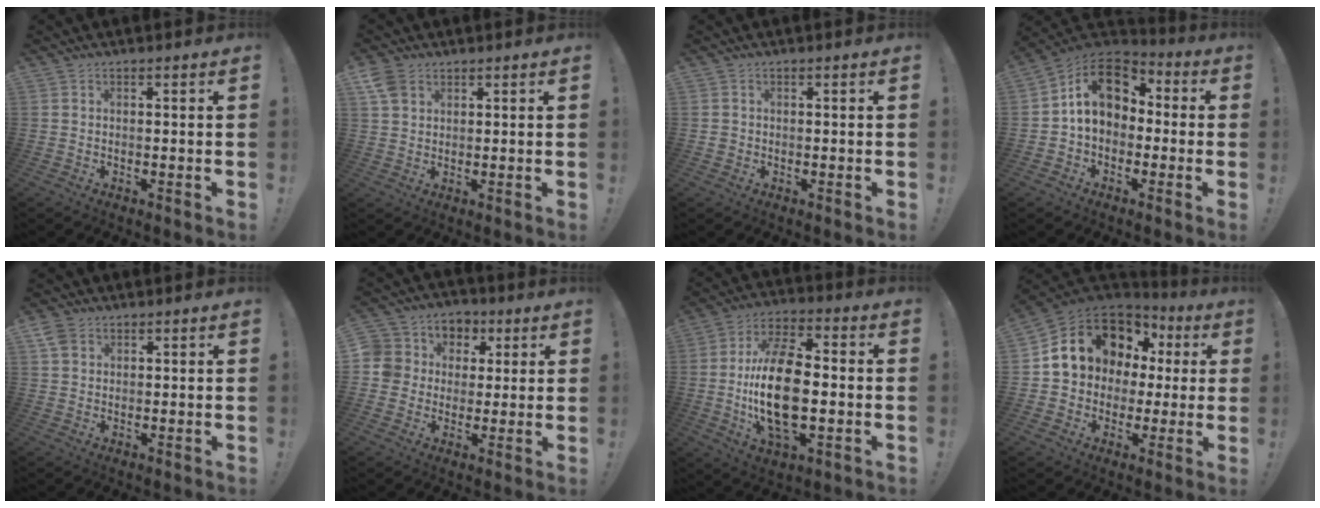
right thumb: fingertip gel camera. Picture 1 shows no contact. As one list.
[{"total": 5.1, "force": [2.7, 3.4, 2.6], "torque": [-0.051, -0.003, 0.057]}, {"total": 1.3, "force": [0.0, 1.3, 0.2], "torque": [-0.010, 0.005, 0.001]}, {"total": 13.9, "force": [2.6, 10.3, 9.0], "torque": [-0.130, 0.014, 0.051]}, {"total": 3.7, "force": [1.9, 2.5, 1.8], "torque": [-0.036, -0.001, 0.038]}, {"total": 9.0, "force": [0.3, 8.6, 2.4], "torque": [-0.038, 0.005, 0.013]}, {"total": 20.6, "force": [-2.1, 11.0, 17.3], "torque": [-0.337, 0.001, -0.036]}, {"total": 14.4, "force": [5.3, 11.6, 6.7], "torque": [-0.108, -0.027, 0.121]}]